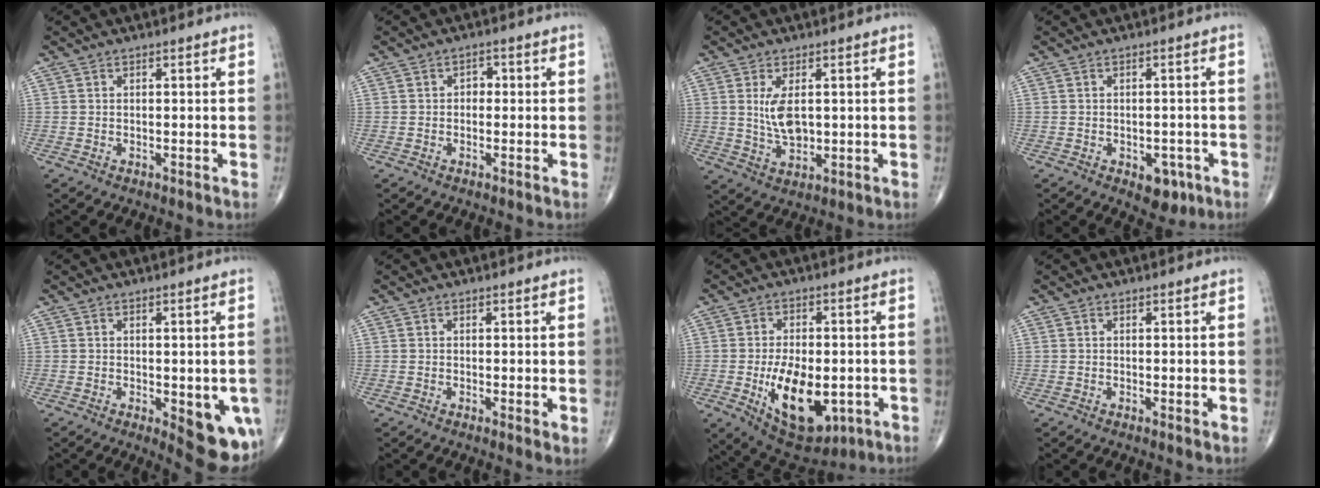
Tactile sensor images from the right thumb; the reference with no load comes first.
{"total": 1.7, "force": [-0.1, 1.3, 1.1], "torque": [-0.001, 0.006, -0.009]}
{"total": 5.9, "force": [1.0, 3.0, 5.0], "torque": [-0.089, -0.011, 0.026]}
{"total": 4.8, "force": [-2.2, 2.9, 3.2], "torque": [-0.019, 0.008, -0.021]}
{"total": 9.8, "force": [-2.8, 3.7, 8.6], "torque": [-0.082, -0.010, -0.026]}
{"total": 1.7, "force": [0.1, 0.4, 1.7], "torque": [-0.027, -0.007, -0.002]}
{"total": 15.5, "force": [-3.6, 8.3, 12.6], "torque": [-0.178, -0.004, -0.037]}
{"total": 0.8, "force": [0.2, 0.2, 0.8], "torque": [-0.013, -0.004, -0.001]}